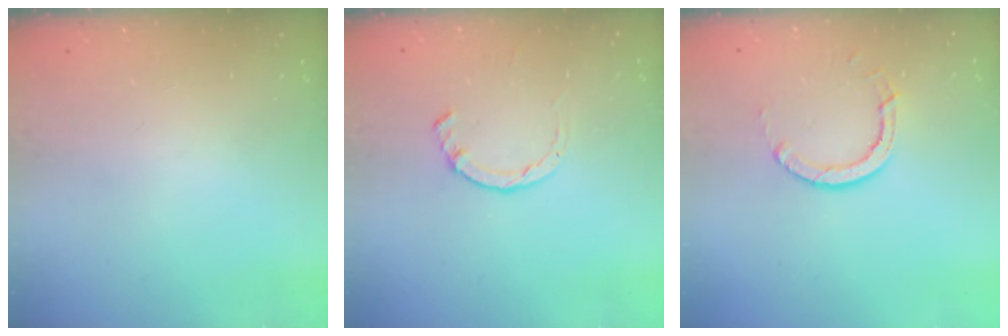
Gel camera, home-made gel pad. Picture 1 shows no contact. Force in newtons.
{"total": 2.8, "press": 2.8, "slide": 0.4}
{"total": 5.6, "press": 5.6, "slide": 0.2}